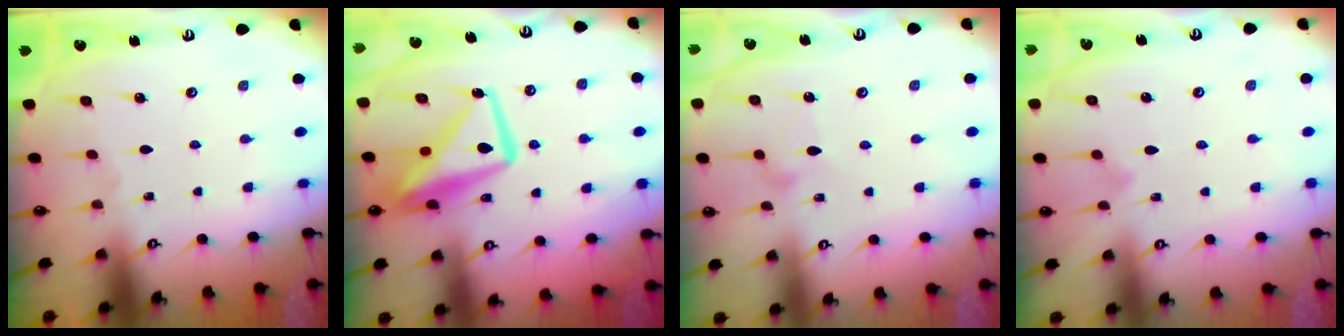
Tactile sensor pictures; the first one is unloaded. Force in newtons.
{"total": 14.2, "press": 14.1, "slide": 1.5}
{"total": 7.8, "press": 7.8, "slide": 0.4}
{"total": 7.7, "press": 7.7, "slide": 0.4}